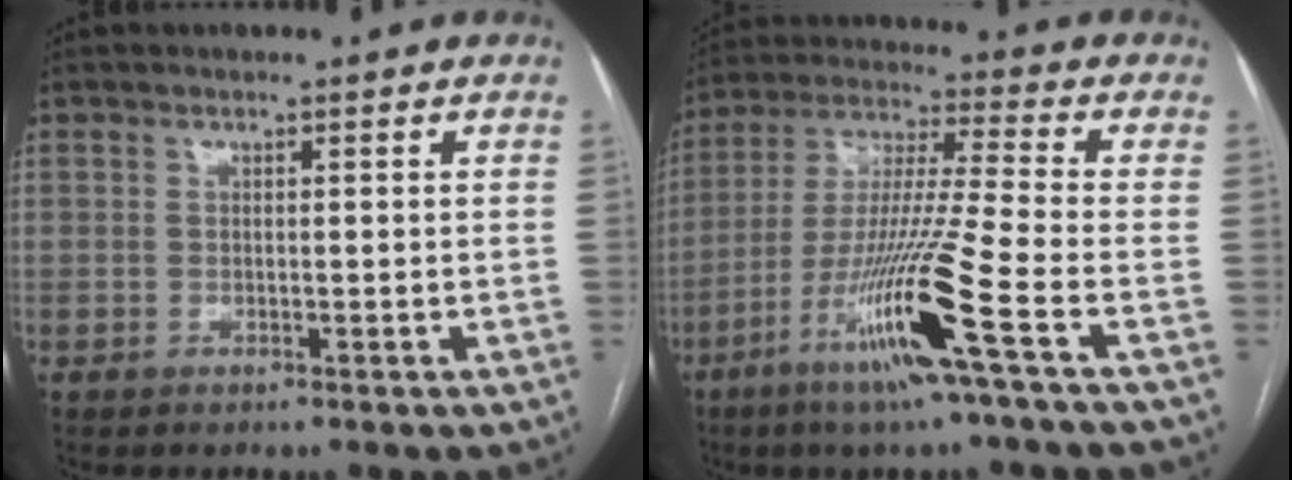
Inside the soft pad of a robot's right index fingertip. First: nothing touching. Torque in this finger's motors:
{"motor_torque": [1.98, -0.15, 1.05, 0.21]}